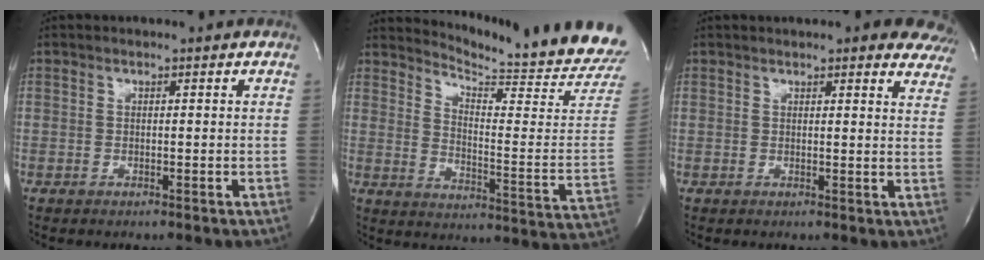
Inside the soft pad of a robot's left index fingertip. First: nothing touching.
{"total": 18.8, "force": [18.2, -0.9, 4.5], "torque": [-0.085, -0.139, 0.222]}
{"total": 14.1, "force": [12.7, 3.1, 5.4], "torque": [-0.049, 0.001, 0.125]}